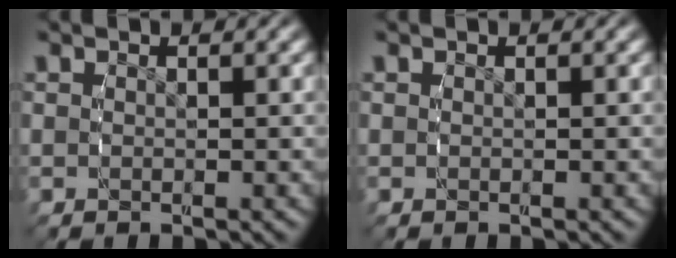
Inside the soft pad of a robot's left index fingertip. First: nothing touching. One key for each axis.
{"total": 0.0}